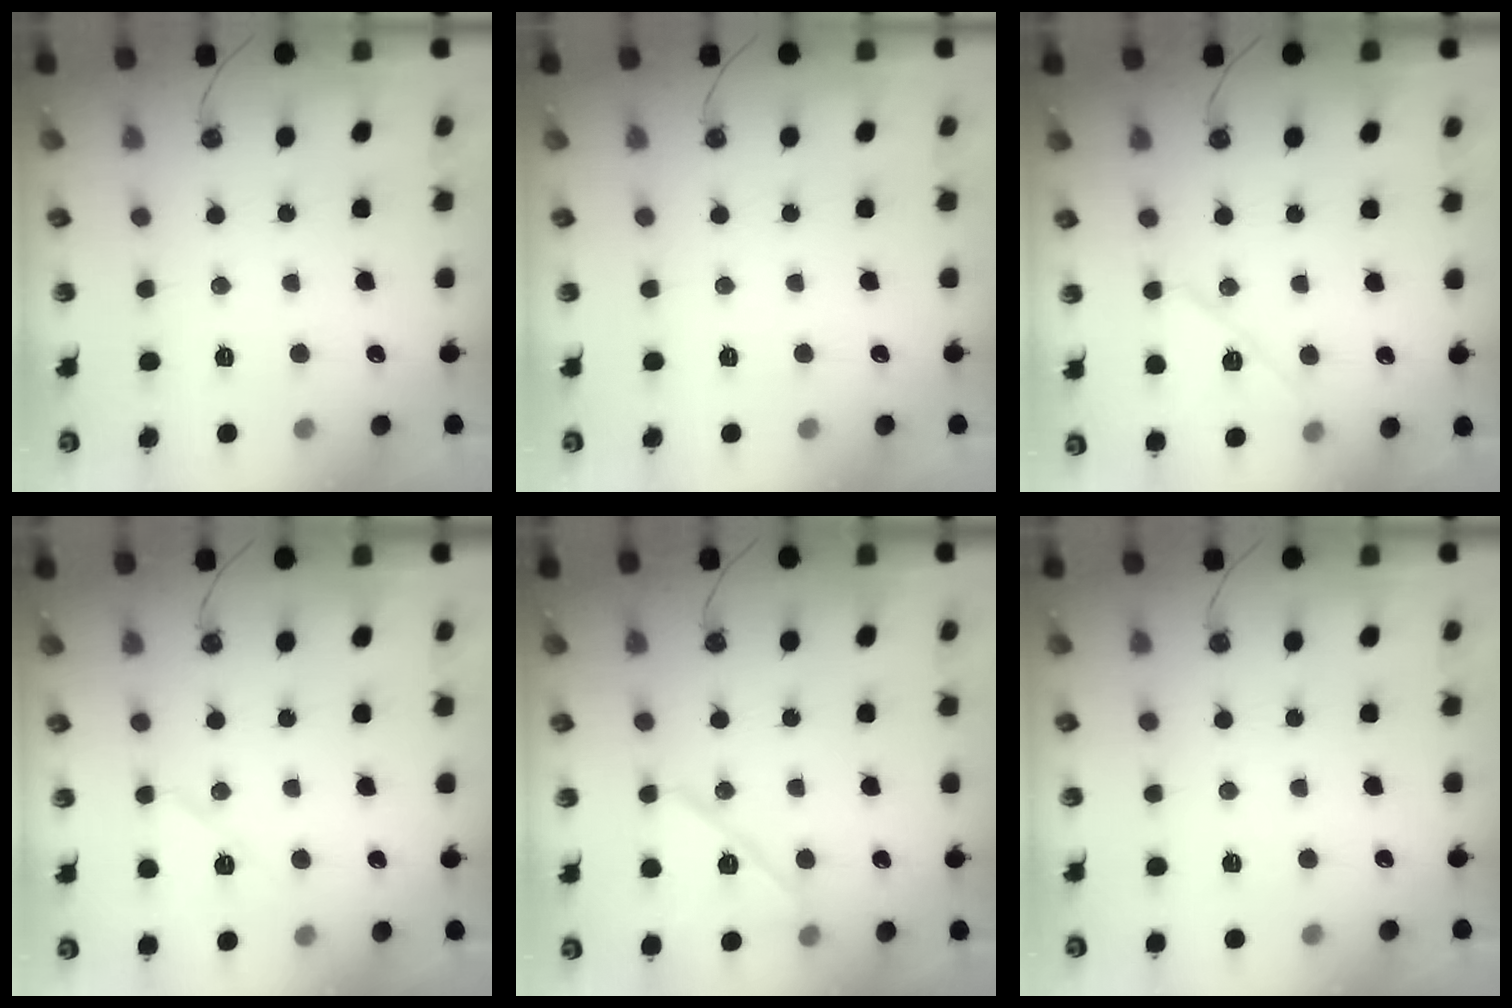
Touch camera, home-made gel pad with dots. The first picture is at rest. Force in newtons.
{"total": 0.0}
{"total": 9.3, "press": 8.9, "slide": 2.7}
{"total": 7.8, "press": 7.8, "slide": 0.9}
{"total": 12.2, "press": 12.2, "slide": 0.8}
{"total": 3.3, "press": 2.2, "slide": 2.4}